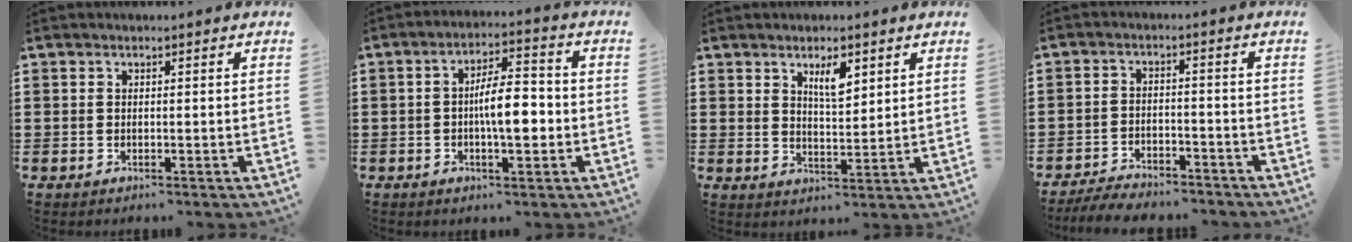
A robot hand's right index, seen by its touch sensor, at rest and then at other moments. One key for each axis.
{"total": 7.2, "fx": -1.0, "fy": 2.4, "fz": 6.7, "tx": -0.109, "ty": 0.006, "tz": -0.021}
{"total": 4.3, "fx": 2.6, "fy": 1.4, "fz": 3.2, "tx": -0.052, "ty": 0.000, "tz": 0.041}
{"total": 4.6, "fx": -4.5, "fy": 0.6, "fz": 0.7, "tx": -0.019, "ty": 0.003, "tz": -0.093}